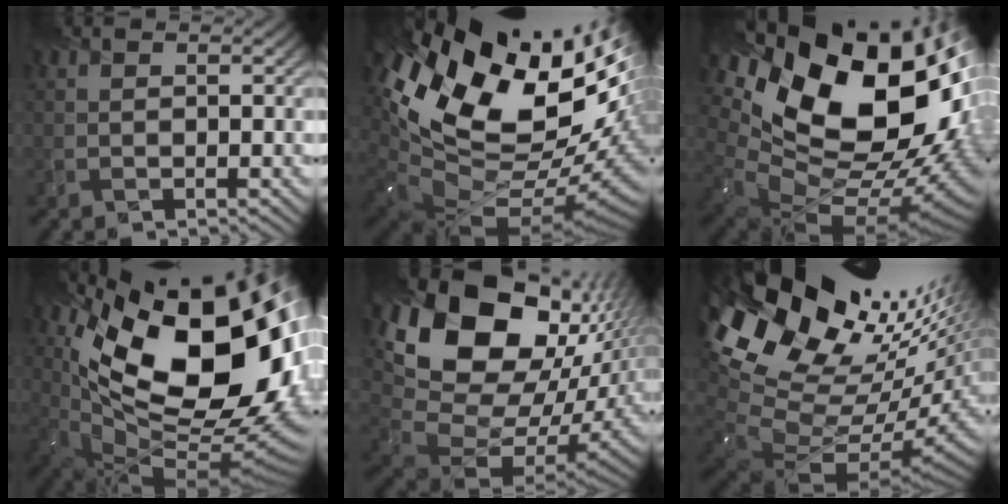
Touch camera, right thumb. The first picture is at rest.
{"total": 19.5, "force": [5.3, 11.9, 14.6], "torque": [-0.268, -0.008, 0.136]}
{"total": 21.4, "force": [5.2, 13.6, 15.7], "torque": [-0.292, -0.033, 0.135]}
{"total": 20.9, "force": [5.1, 11.5, 16.7], "torque": [-0.293, -0.019, 0.123]}
{"total": 18.5, "force": [5.7, 12.4, 12.5], "torque": [-0.254, -0.015, 0.126]}
{"total": 18.9, "force": [6.5, 10.4, 14.4], "torque": [-0.256, 0.001, 0.157]}